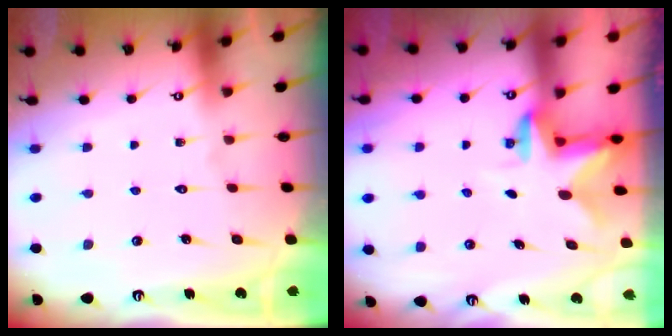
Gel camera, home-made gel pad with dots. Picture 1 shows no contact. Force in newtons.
{"total": 2.4, "press": 2.3, "slide": 0.4}